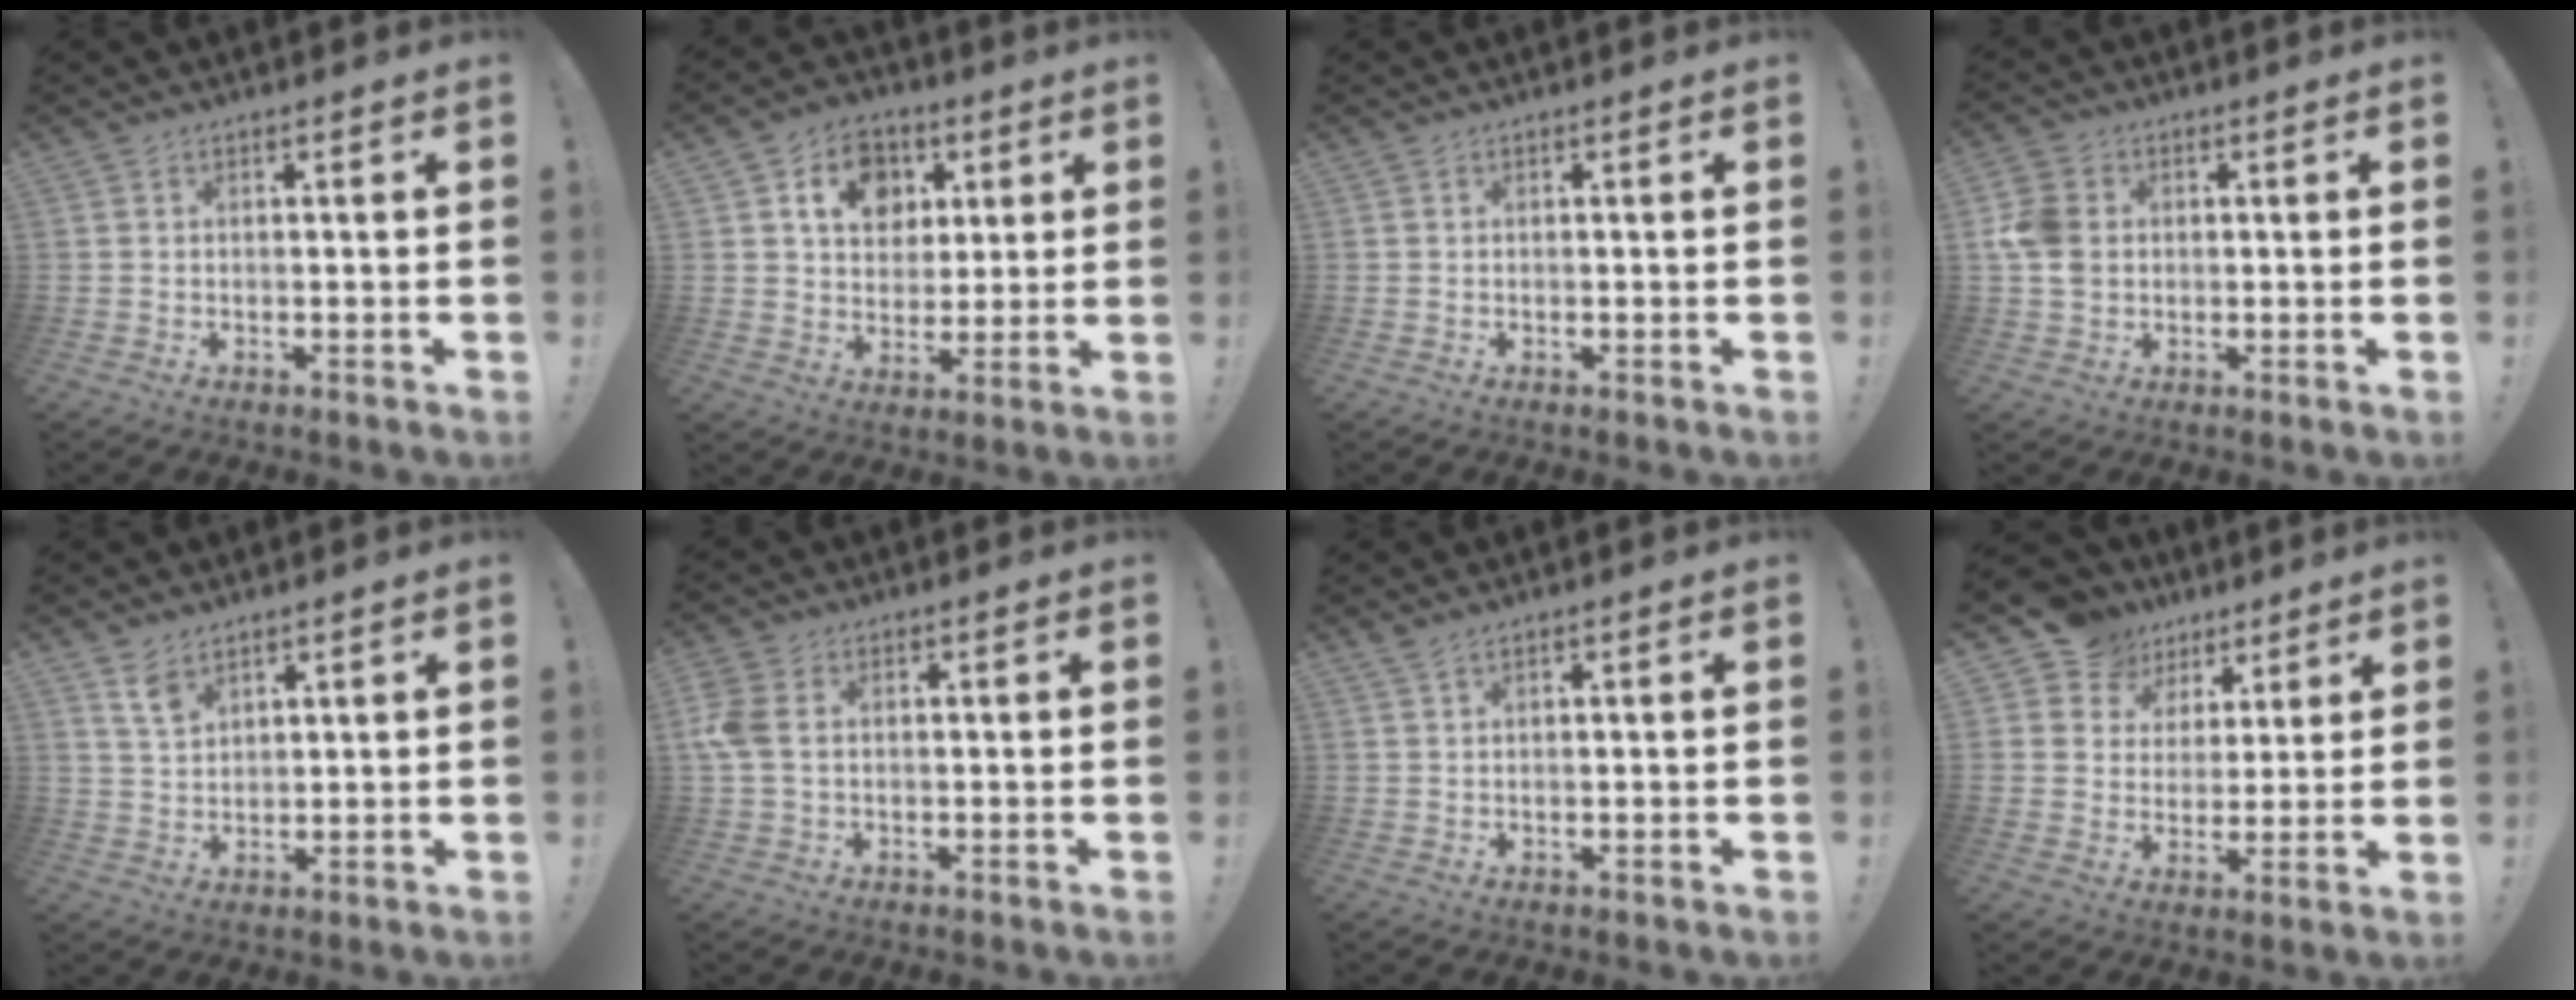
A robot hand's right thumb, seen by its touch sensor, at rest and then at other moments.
{"total": 12.5, "force": [4.8, 9.8, 6.0], "torque": [-0.087, -0.011, 0.093]}
{"total": 0.0}
{"total": 8.8, "force": [0.5, 7.2, 5.0], "torque": [-0.107, 0.012, 0.013]}
{"total": 5.9, "force": [4.1, 3.5, 2.5], "torque": [-0.038, -0.022, 0.076]}
{"total": 5.4, "force": [0.8, 3.6, 4.0], "torque": [-0.105, 0.002, 0.012]}
{"total": 1.2, "force": [0.9, 0.0, 0.7], "torque": [-0.018, 0.001, 0.018]}
{"total": 9.9, "force": [5.6, 8.0, 1.9], "torque": [-0.040, -0.037, 0.114]}